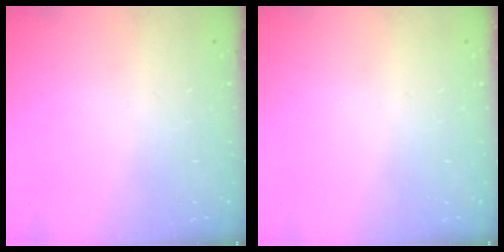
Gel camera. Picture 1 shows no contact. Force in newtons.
{"total": 0.0}